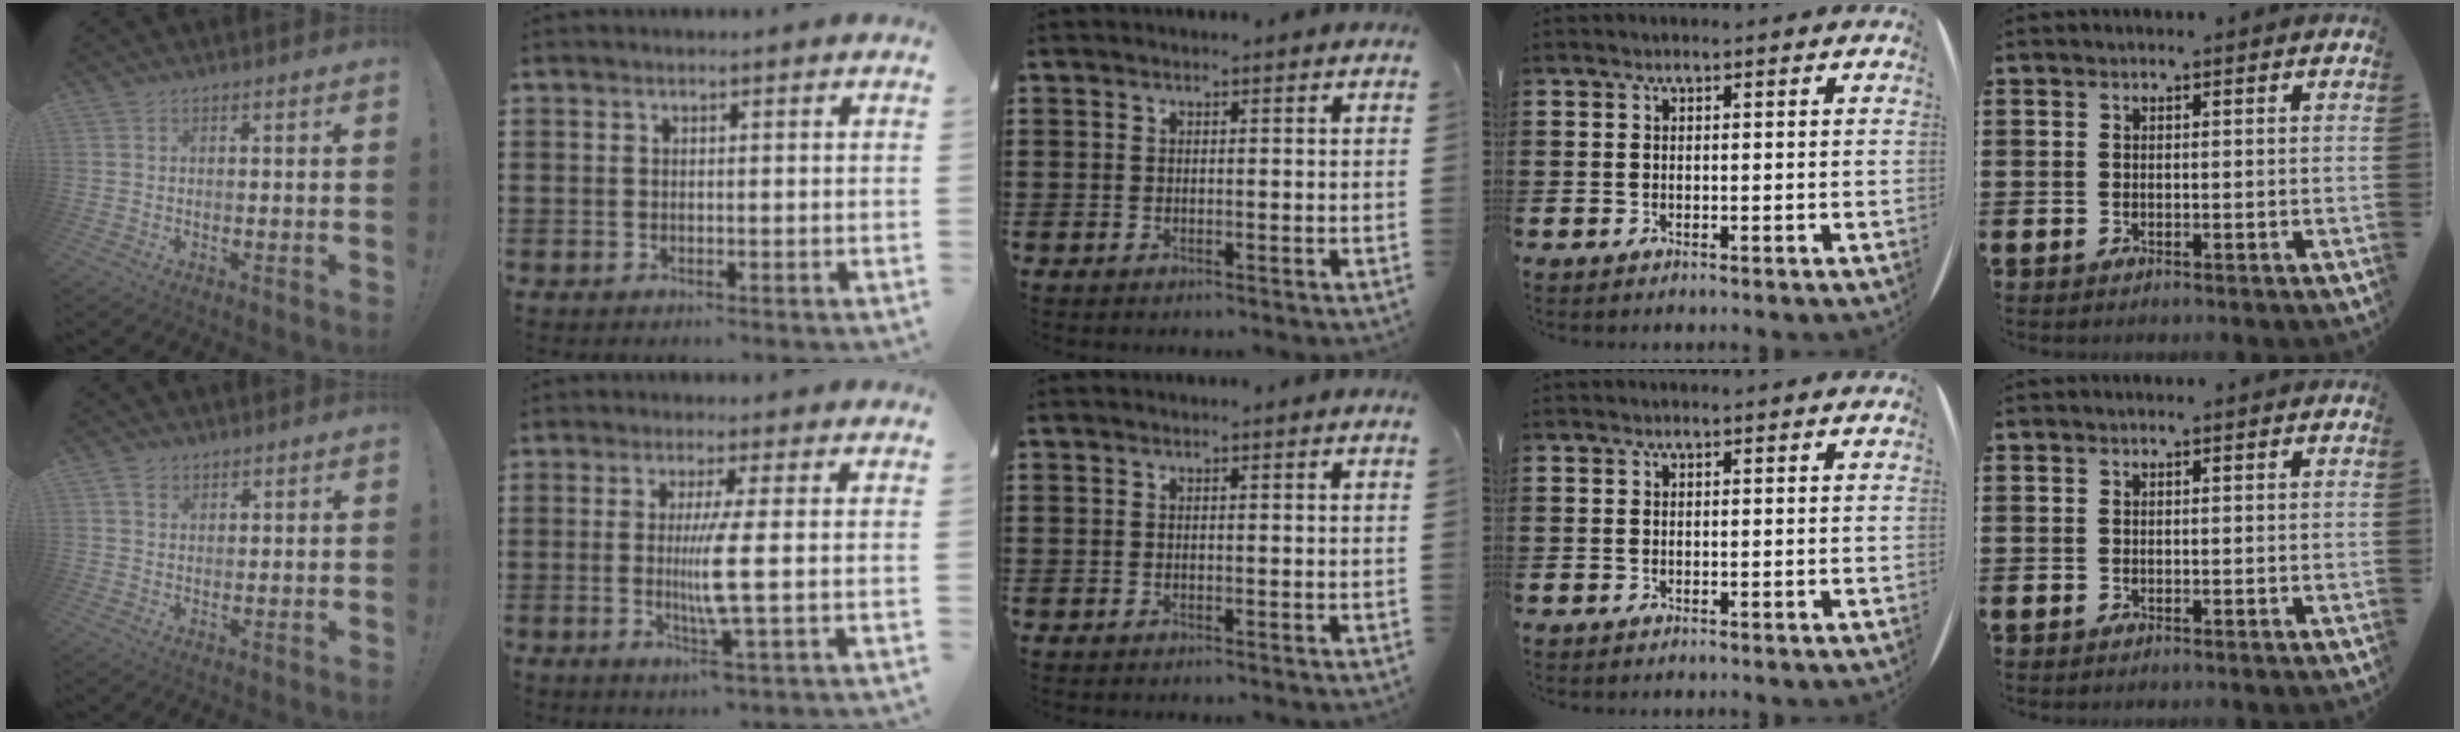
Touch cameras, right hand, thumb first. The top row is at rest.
{"thumb": {"total": 2.7, "force": [1.8, 1.8, 1.1], "torque": [-0.016, -0.003, 0.033]}, "index": {"total": 6.7, "force": [-0.5, -0.3, 6.6], "torque": [-0.141, -0.024, -0.018]}}